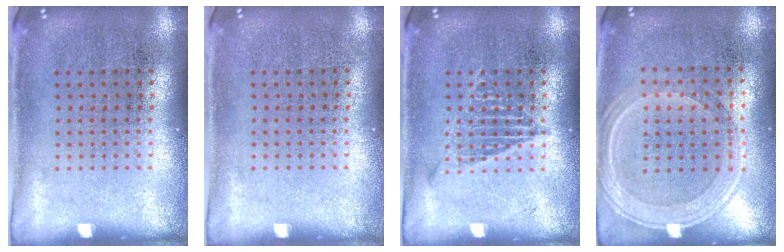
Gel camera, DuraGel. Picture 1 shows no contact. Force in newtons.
{"total": 0.0}
{"total": 1.4, "press": 1.4, "slide": 0.2}
{"total": 1.2, "press": 1.1, "slide": 0.4}